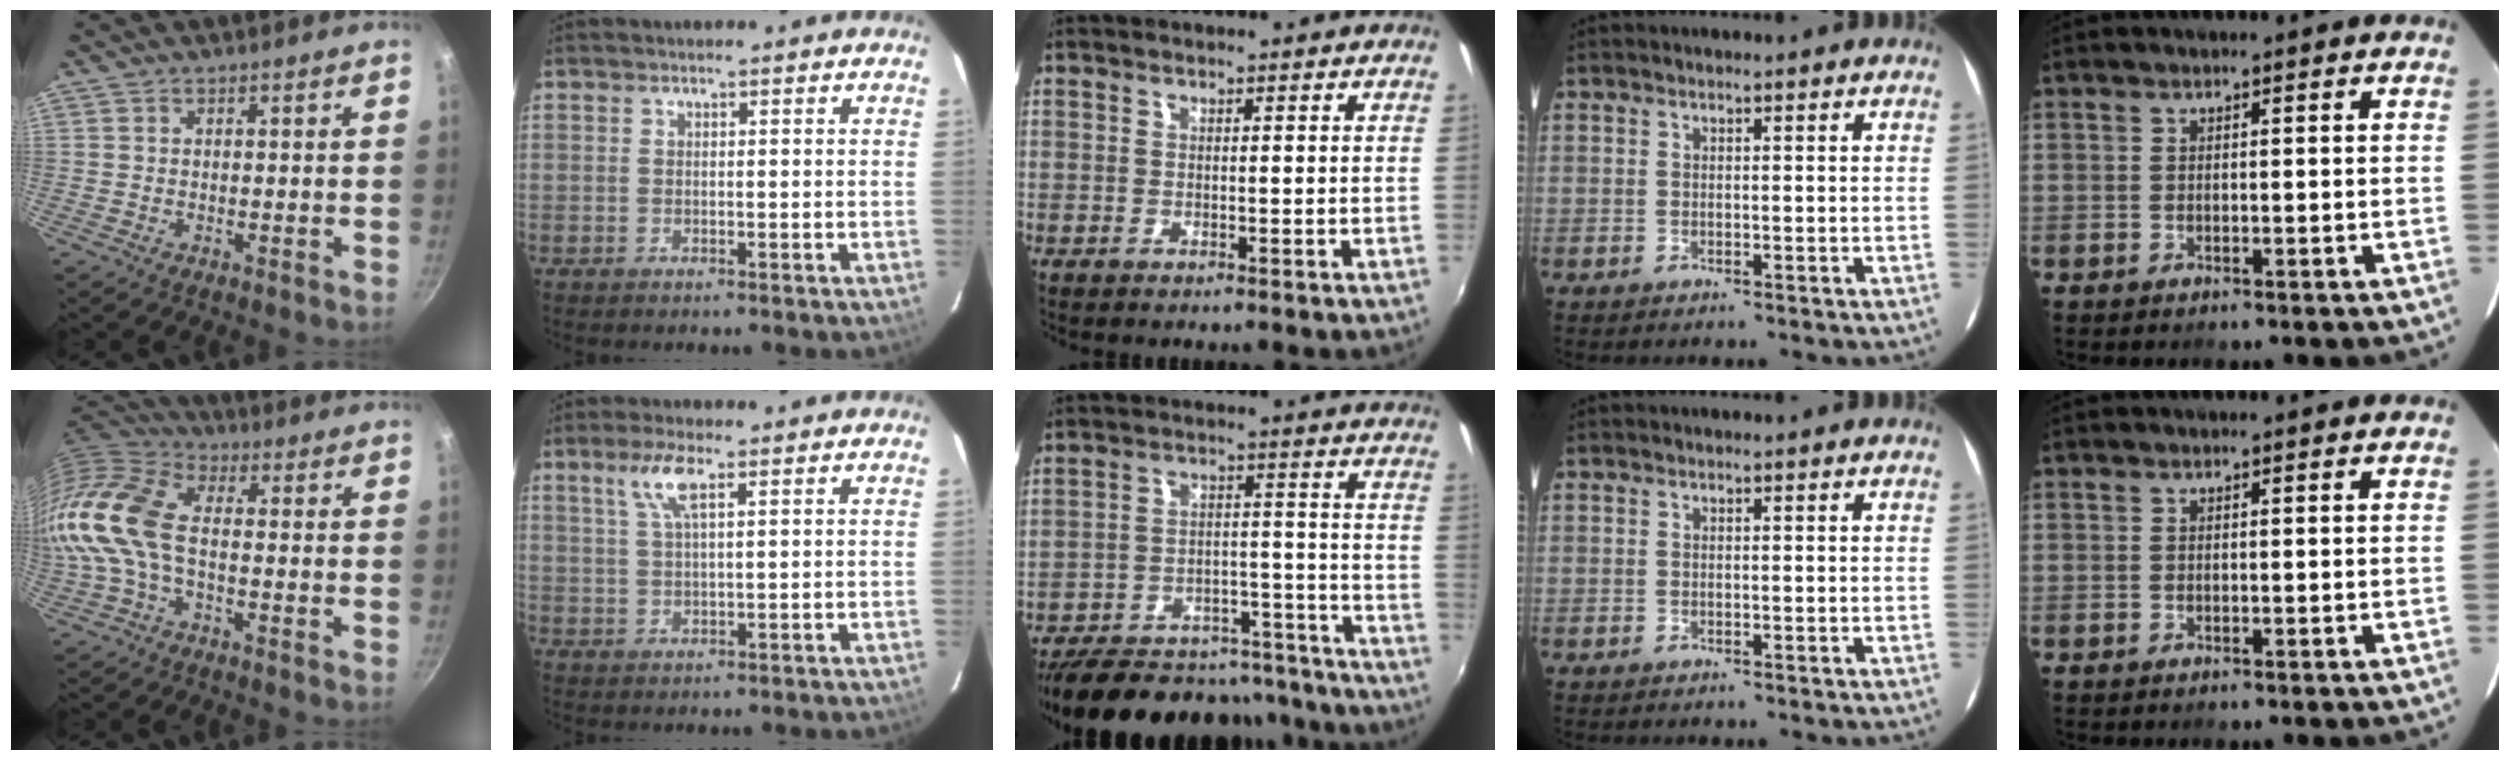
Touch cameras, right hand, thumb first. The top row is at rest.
{"thumb": {"total": 14.5, "force": [-1.6, 8.0, 12.0], "torque": [-0.243, 0.026, -0.052]}, "index": {"total": 5.3, "force": [2.7, 1.1, 4.4], "torque": [-0.090, 0.007, 0.053]}, "middle": {"total": 28.5, "force": [-24.5, 9.9, 10.6], "torque": [-0.212, 0.024, -0.309]}}